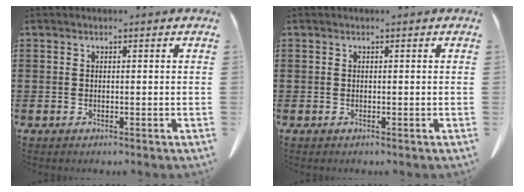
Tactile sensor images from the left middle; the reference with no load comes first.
{"total": 0.0}